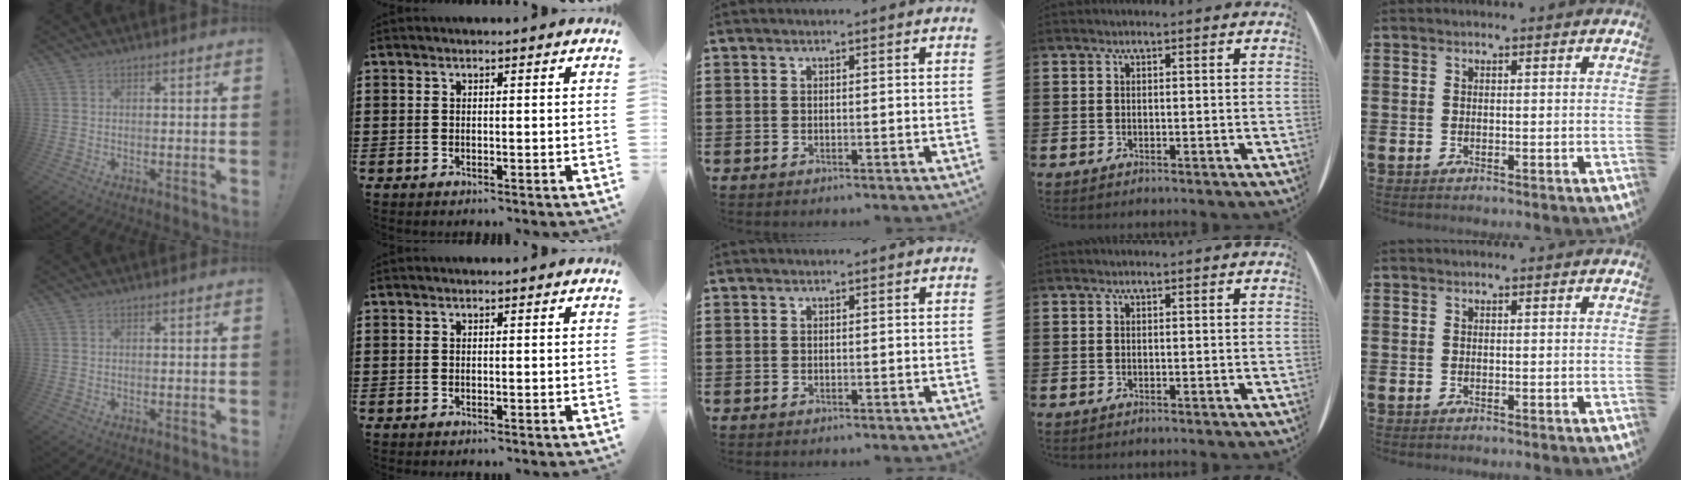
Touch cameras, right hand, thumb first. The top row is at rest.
{}